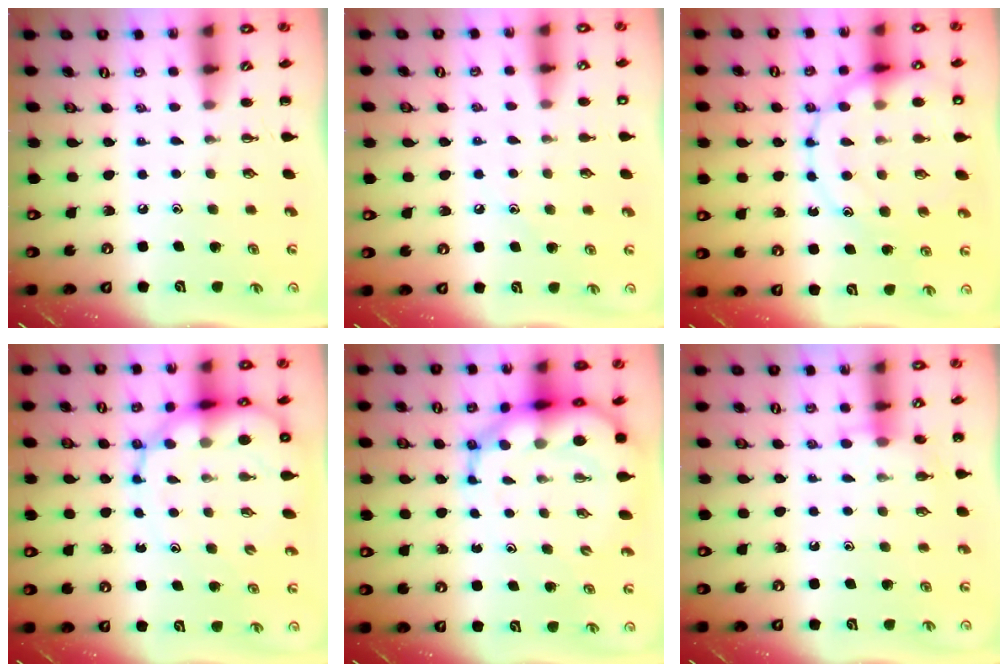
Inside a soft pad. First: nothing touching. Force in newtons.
{"total": 6.8, "press": 6.6, "slide": 1.9}
{"total": 17.6, "press": 17.5, "slide": 2.2}
{"total": 13.5, "press": 12.9, "slide": 3.9}
{"total": 11.7, "press": 11.1, "slide": 3.5}
{"total": 6.0, "press": 5.9, "slide": 1.3}